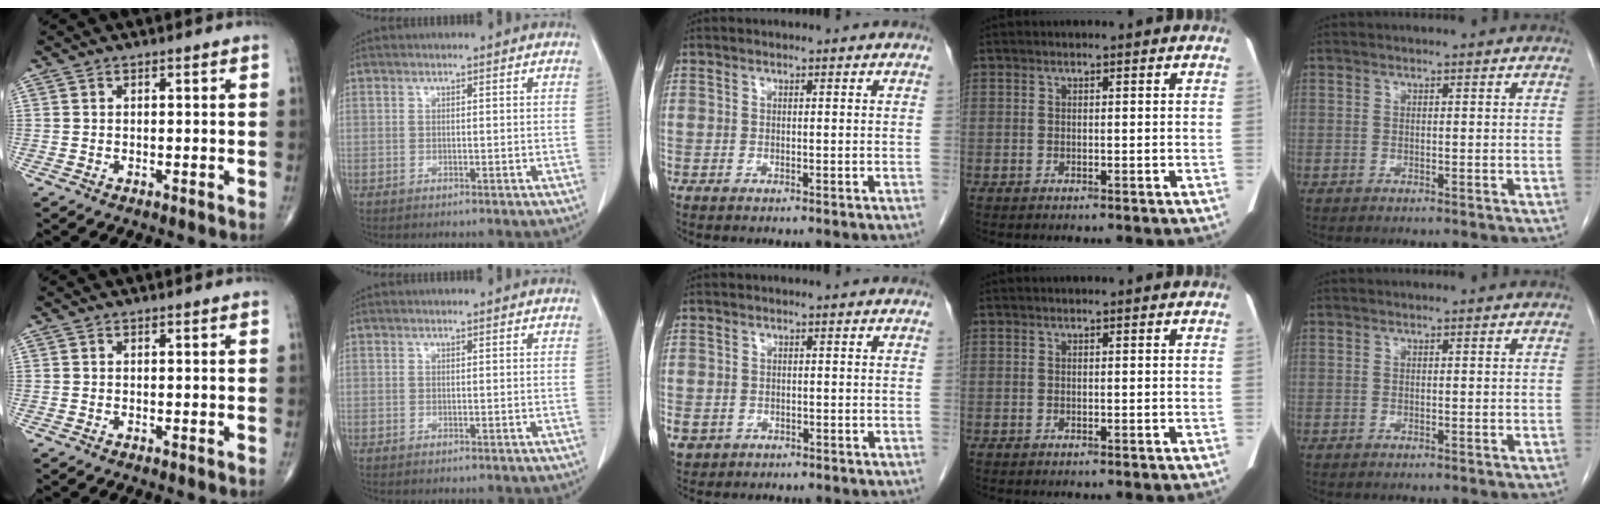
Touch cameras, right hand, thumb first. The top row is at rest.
{"middle": {"total": 3.8, "force": [-1.8, 3.2, 1.0], "torque": [-0.024, -0.001, -0.024]}}